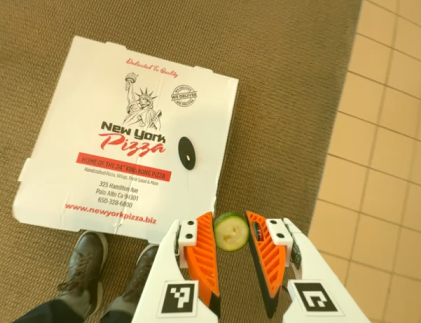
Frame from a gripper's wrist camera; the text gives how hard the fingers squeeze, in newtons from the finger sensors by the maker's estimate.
{"total": 7.9, "left": 7.6, "right": 8.1}